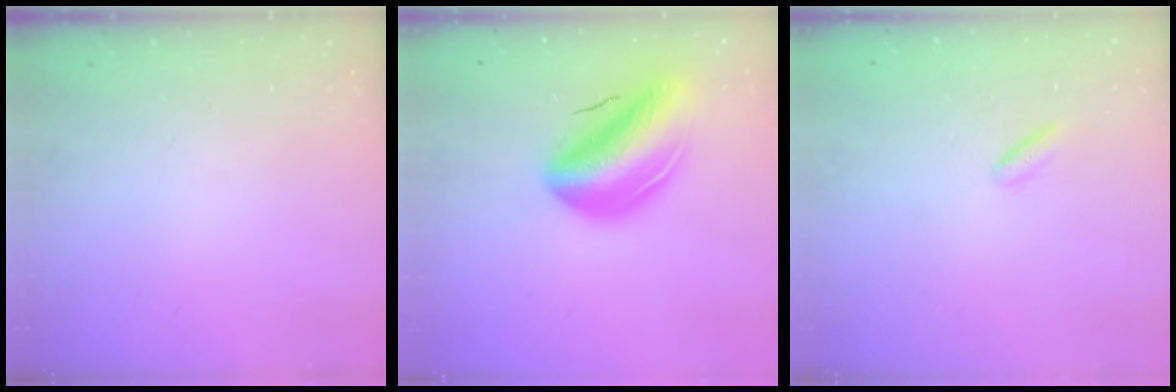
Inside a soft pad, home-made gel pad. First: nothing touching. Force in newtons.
{"total": 12.8, "press": 12.3, "slide": 3.4}
{"total": 1.8, "press": 1.6, "slide": 0.8}